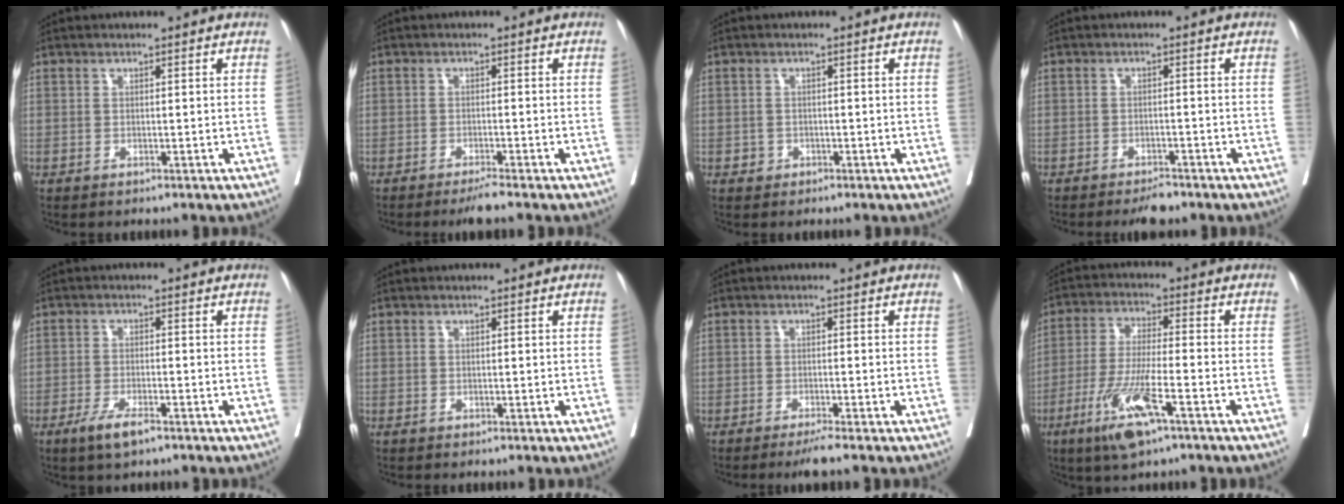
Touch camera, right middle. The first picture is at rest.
{"total": 2.4, "force": [-1.9, -0.7, 1.2], "torque": [-0.025, -0.005, -0.035]}
{"total": 1.1, "force": [-0.5, 1.0, 0.2], "torque": [0.001, 0.004, -0.007]}
{"total": 2.7, "force": [-2.3, 0.6, 1.2], "torque": [-0.022, -0.004, -0.034]}
{"total": 4.2, "force": [-2.8, 0.9, 3.1], "torque": [-0.066, -0.007, -0.048]}
{"total": 0.0}
{"total": 2.5, "force": [-1.9, -0.7, 1.4], "torque": [-0.027, -0.005, -0.035]}
{"total": 10.8, "force": [-5.5, 1.1, 9.2], "torque": [-0.187, -0.023, -0.102]}